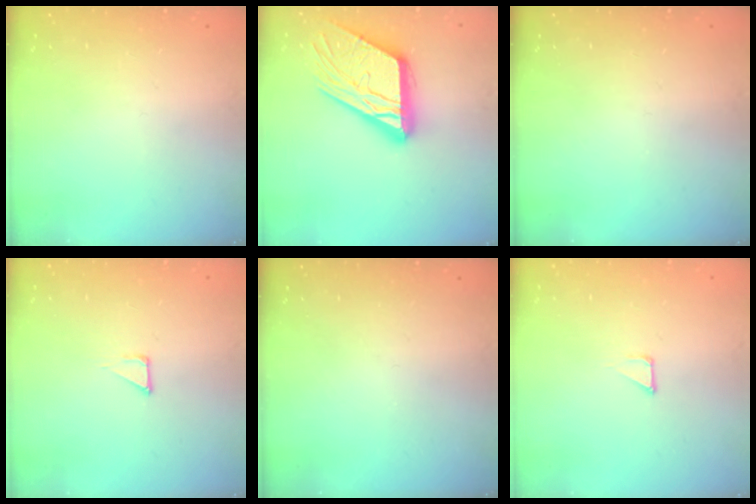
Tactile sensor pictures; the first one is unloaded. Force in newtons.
{"total": 20.3, "press": 20.2, "slide": 2.2}
{"total": 0.0}
{"total": 2.7, "press": 2.7, "slide": 0.3}
{"total": 0.0}
{"total": 1.6, "press": 1.6, "slide": 0.1}